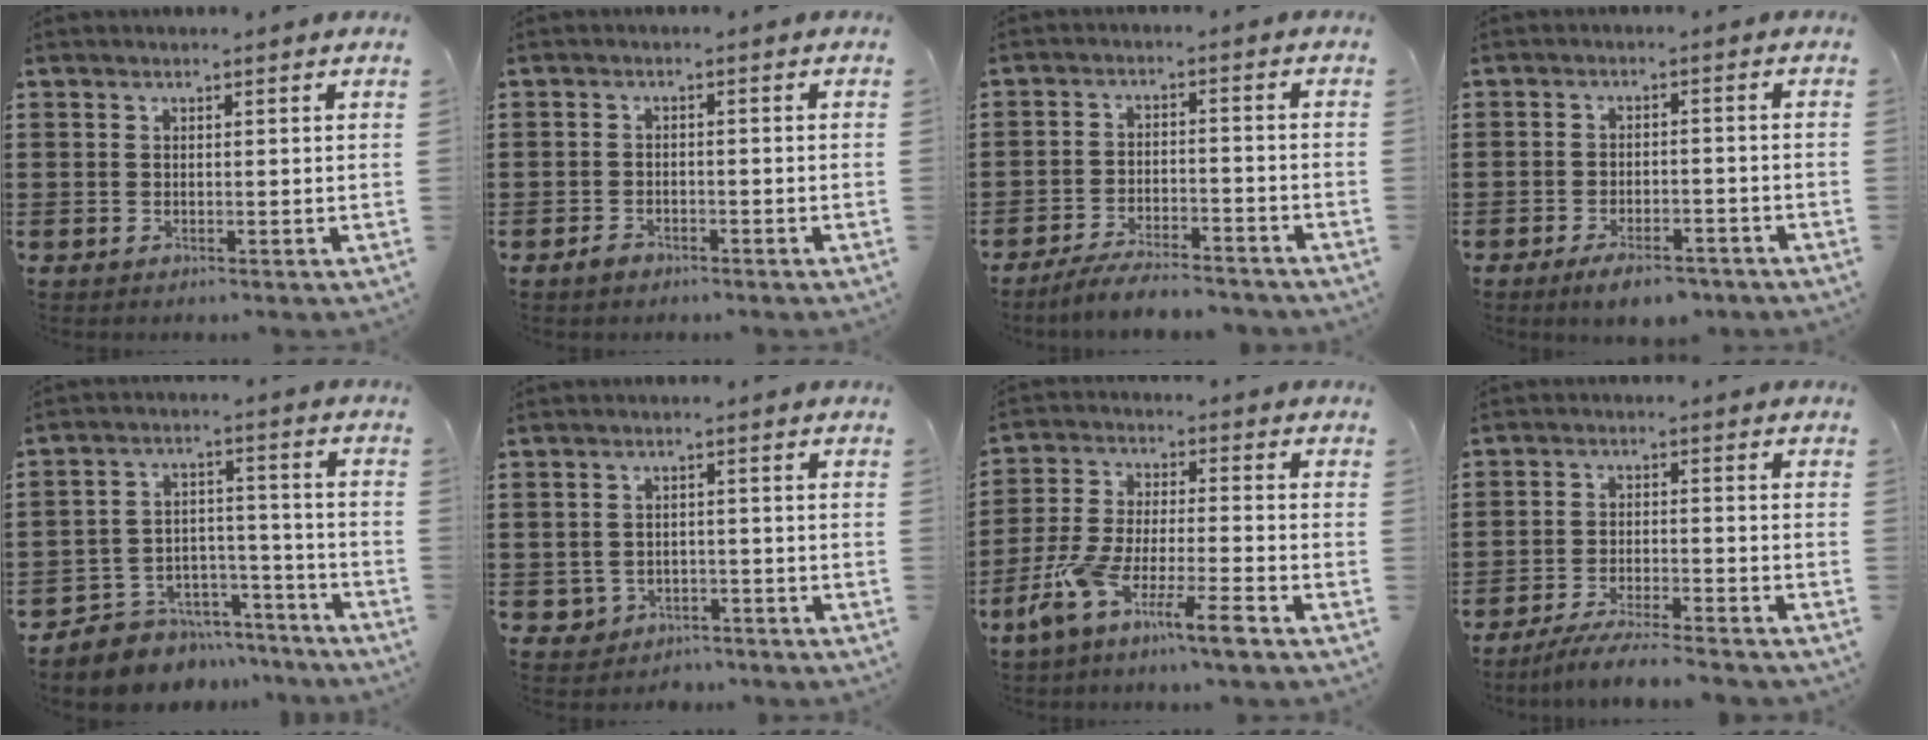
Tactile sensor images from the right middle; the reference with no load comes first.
{"total": 1.5, "force": [-1.2, 0.7, 0.6], "torque": [-0.014, 0.001, -0.025]}
{"total": 5.3, "force": [-4.9, 0.5, 1.8], "torque": [-0.035, 0.000, -0.097]}
{"total": 4.5, "force": [-3.8, 1.1, 2.1], "torque": [-0.040, 0.003, -0.073]}
{"total": 6.6, "force": [-5.9, 2.8, 0.1], "torque": [-0.001, 0.028, -0.117]}
{"total": 2.3, "force": [-1.7, 1.5, 0.3], "torque": [-0.013, 0.001, -0.039]}
{"total": 9.3, "force": [-6.9, 0.7, 6.2], "torque": [-0.147, -0.009, -0.141]}
{"total": 4.9, "force": [-4.6, 0.0, 1.7], "torque": [-0.035, -0.006, -0.091]}